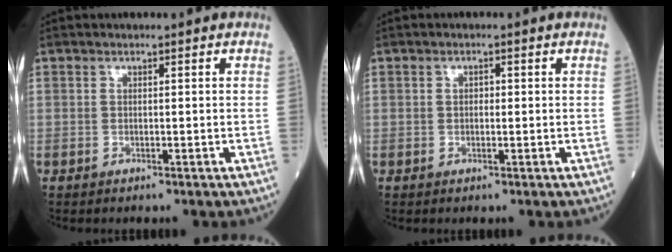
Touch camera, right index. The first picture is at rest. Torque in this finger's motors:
{"motor_torque": [-0.09, 0.04, -0.04, 0.00]}